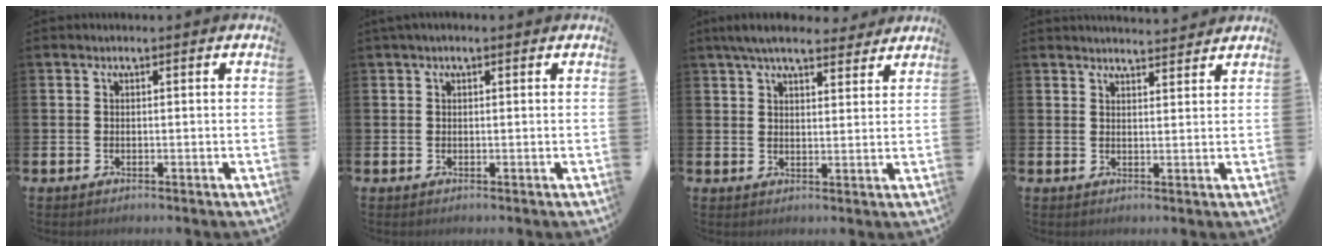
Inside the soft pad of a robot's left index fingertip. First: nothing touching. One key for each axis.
{"total": 0.8, "fx": 0.4, "fy": 0.3, "fz": 0.5, "tx": -0.011, "ty": 0.005, "tz": 0.007}
{"total": 6.3, "fx": 5.7, "fy": 1.4, "fz": 2.2, "tx": -0.050, "ty": -0.018, "tz": 0.103}
{"total": 3.2, "fx": 3.2, "fy": 0.0, "fz": 0.0, "tx": -0.008, "ty": -0.018, "tz": 0.058}